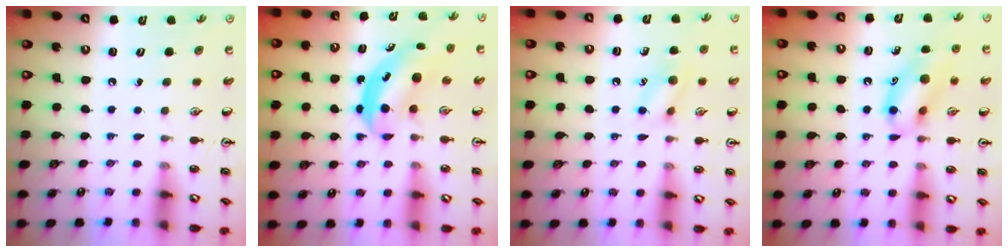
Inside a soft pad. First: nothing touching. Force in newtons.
{"total": 4.7, "press": 4.6, "slide": 0.5}
{"total": 8.3, "press": 8.3, "slide": 0.7}
{"total": 12.8, "press": 12.6, "slide": 2.1}